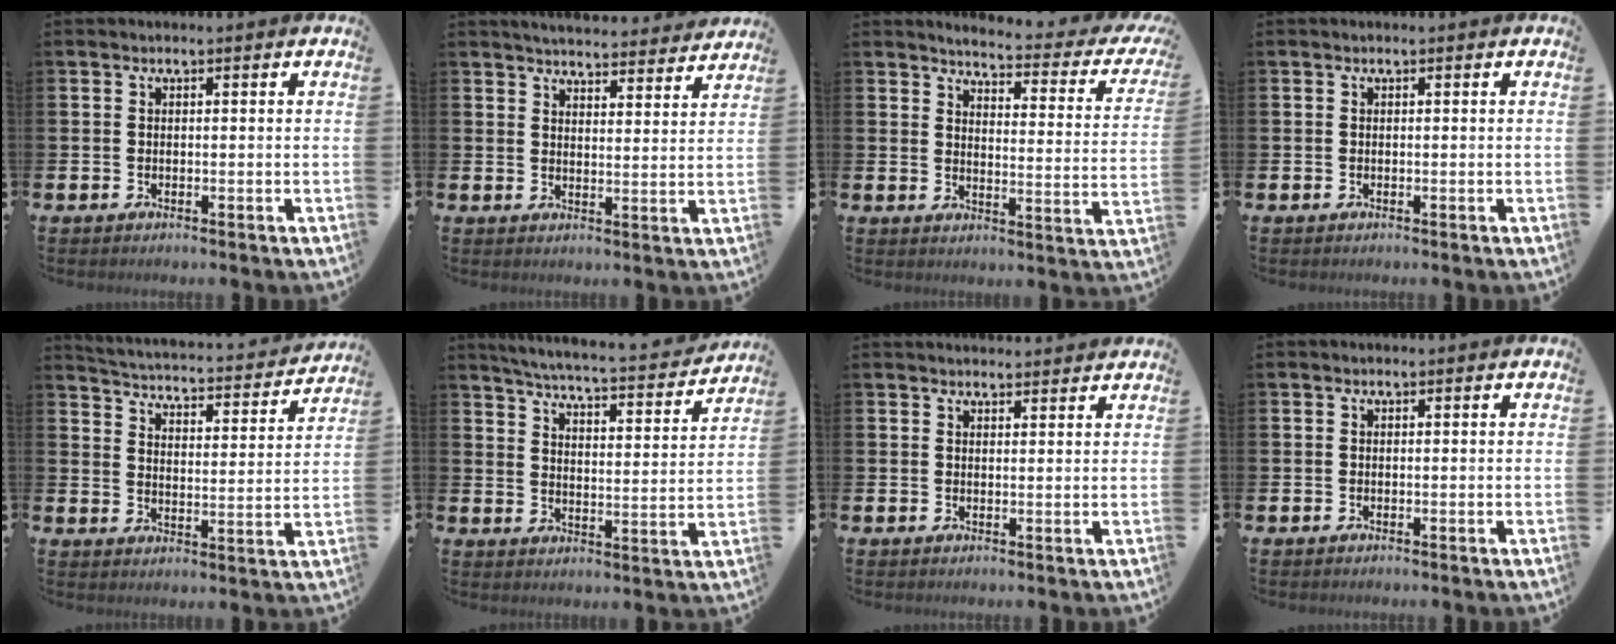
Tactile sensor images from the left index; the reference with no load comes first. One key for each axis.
{"total": 4.9, "fx": 4.9, "fy": 0.5, "fz": 0.3, "tx": -0.005, "ty": -0.041, "tz": 0.084}
{"total": 3.3, "fx": 3.1, "fy": 0.7, "fz": 0.9, "tx": -0.031, "ty": -0.035, "tz": 0.043}
{"total": 0.0}
{"total": 3.8, "fx": 3.6, "fy": 0.7, "fz": 0.8, "tx": -0.036, "ty": -0.040, "tz": 0.053}
{"total": 5.0, "fx": 4.7, "fy": -0.1, "fz": 1.5, "tx": -0.048, "ty": -0.042, "tz": 0.074}
{"total": 2.3, "fx": 2.2, "fy": 0.3, "fz": 0.0, "tx": 0.011, "ty": -0.014, "tz": 0.038}
{"total": 0.0}